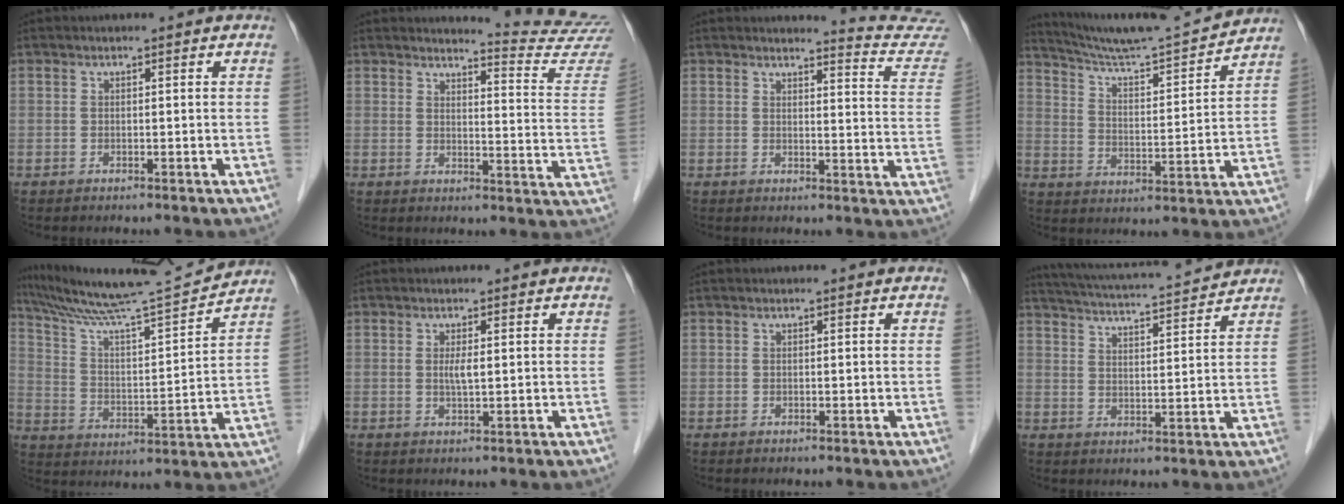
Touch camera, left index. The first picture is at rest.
{"total": 12.9, "force": [12.7, -1.7, -0.1], "torque": [0.000, -0.125, 0.129]}
{"total": 9.7, "force": [9.7, -0.7, -0.1], "torque": [0.002, -0.085, 0.088]}
{"total": 15.3, "force": [14.6, -0.7, 4.4], "torque": [-0.083, -0.011, 0.229]}
{"total": 17.2, "force": [16.0, -0.9, 6.2], "torque": [-0.114, -0.013, 0.259]}
{"total": 1.6, "force": [0.3, 0.1, 1.6], "torque": [-0.035, -0.001, 0.005]}
{"total": 0.0}
{"total": 14.1, "force": [13.4, 0.2, 4.6], "torque": [-0.094, 0.013, 0.198]}